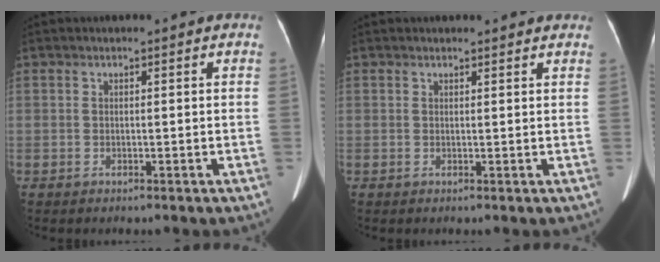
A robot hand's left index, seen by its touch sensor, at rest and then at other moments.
{"total": 4.1, "force": [3.9, 0.8, 1.2], "torque": [-0.009, 0.004, 0.036]}